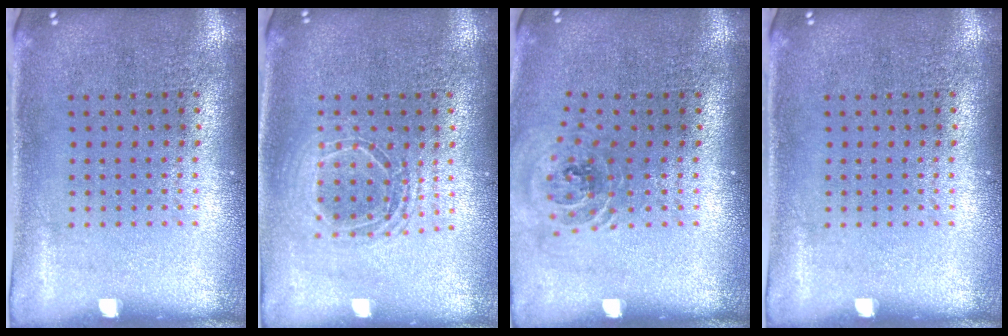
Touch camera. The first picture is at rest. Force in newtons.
{"total": 1.6, "press": 1.4, "slide": 0.8}
{"total": 1.1, "press": 1.1, "slide": 0.2}
{"total": 0.0}